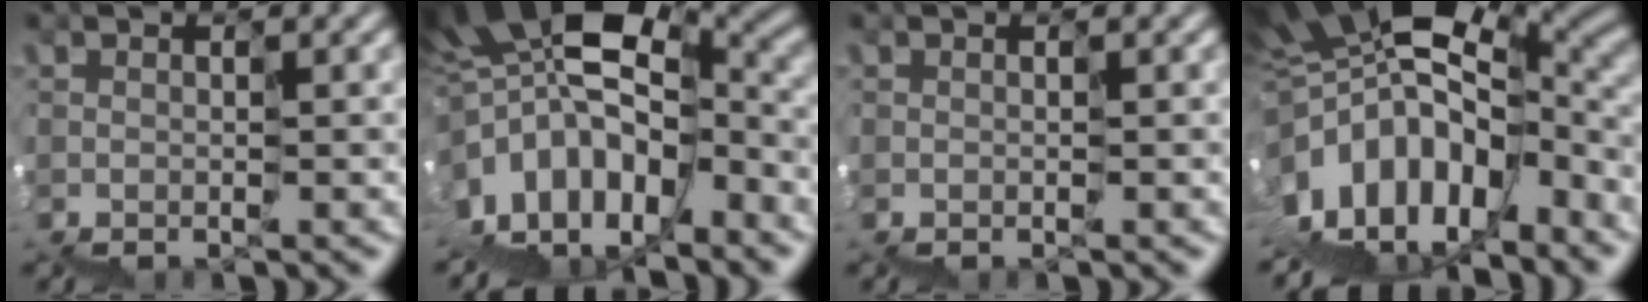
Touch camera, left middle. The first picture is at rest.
{"total": 13.3, "force": [-1.0, 8.3, 10.3], "torque": [-0.183, 0.006, 0.005]}
{"total": 0.0}
{"total": 13.9, "force": [-2.7, 8.5, 10.7], "torque": [-0.196, -0.001, -0.032]}